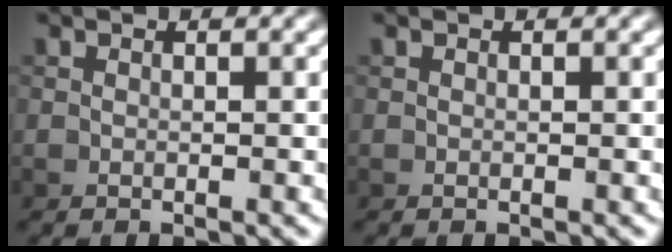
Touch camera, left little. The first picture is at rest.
{"total": 0.0}